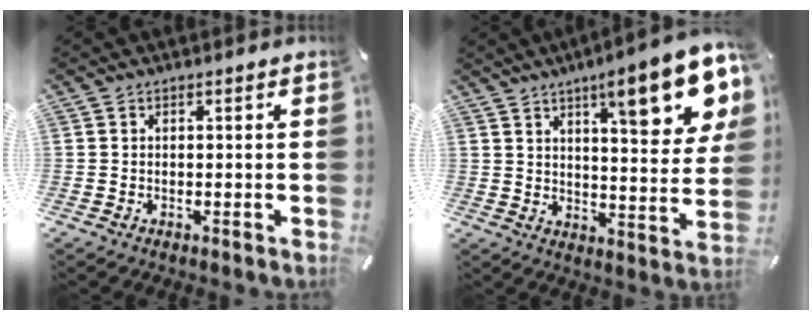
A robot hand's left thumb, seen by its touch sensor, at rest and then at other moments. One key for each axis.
{"total": 18.0, "fx": 10.0, "fy": 5.1, "fz": 14.1, "tx": -0.187, "ty": -0.058, "tz": 0.150}